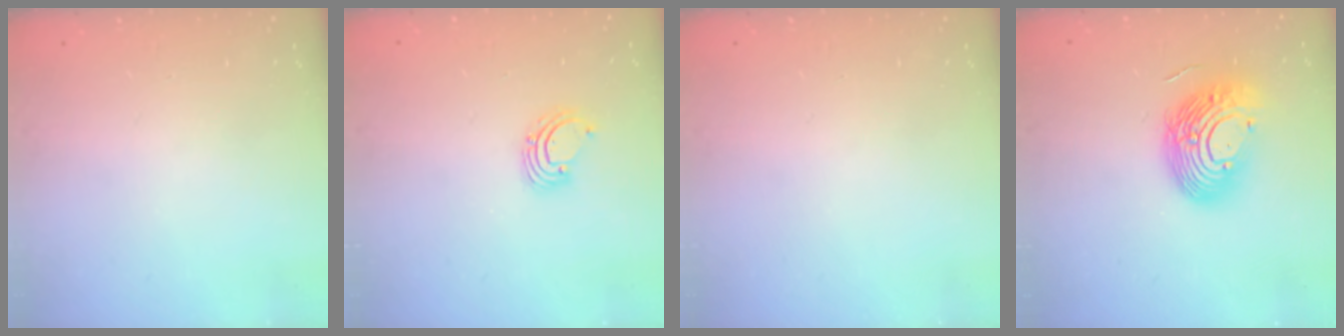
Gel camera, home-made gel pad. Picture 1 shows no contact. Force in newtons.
{"total": 2.2, "press": 2.2, "slide": 0.2}
{"total": 0.0}
{"total": 15.1, "press": 14.8, "slide": 2.7}